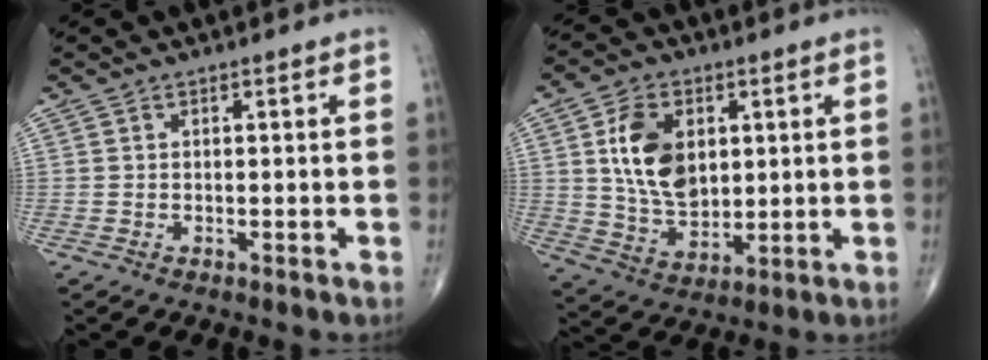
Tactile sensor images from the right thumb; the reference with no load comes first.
{"total": 12.7, "force": [3.0, 8.4, 9.1], "torque": [-0.142, -0.016, 0.061]}